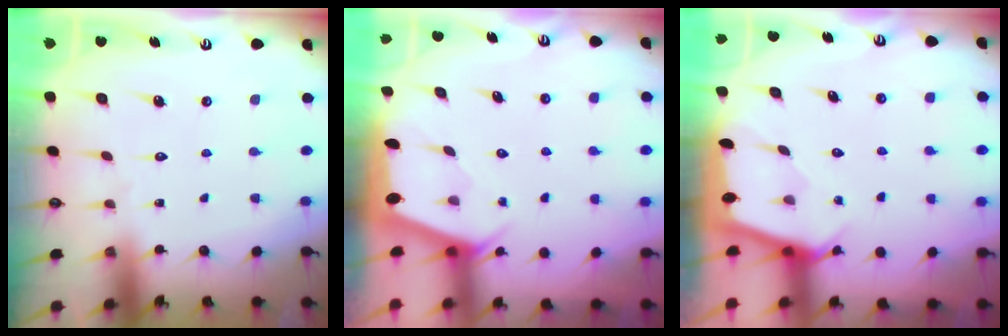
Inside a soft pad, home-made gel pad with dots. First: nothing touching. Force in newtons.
{"total": 1.9, "press": 1.9, "slide": 0.3}
{"total": 1.9, "press": 1.9, "slide": 0.1}